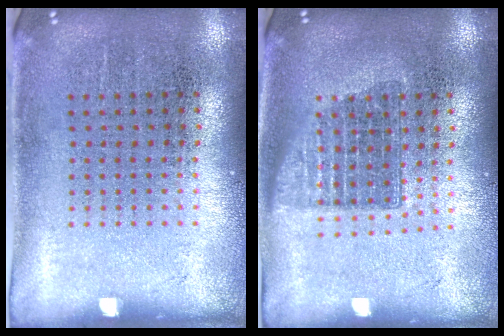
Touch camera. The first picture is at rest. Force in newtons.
{"total": 1.3, "press": 1.1, "slide": 0.8}